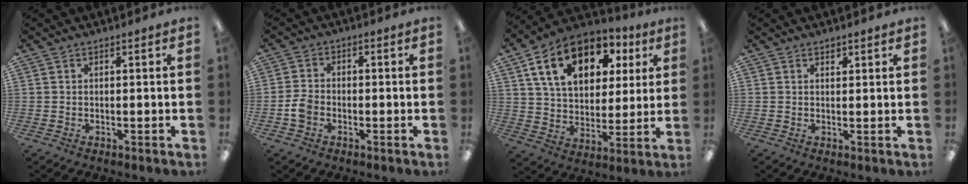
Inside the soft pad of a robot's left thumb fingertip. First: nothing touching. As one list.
[{"total": 4.2, "force": [-1.5, 3.2, 2.3], "torque": [-0.044, 0.010, -0.030]}, {"total": 17.4, "force": [8.6, 11.4, 10.0], "torque": [-0.169, -0.017, 0.156]}, {"total": 1.2, "force": [1.0, 0.5, 0.2], "torque": [0.003, -0.003, 0.018]}]